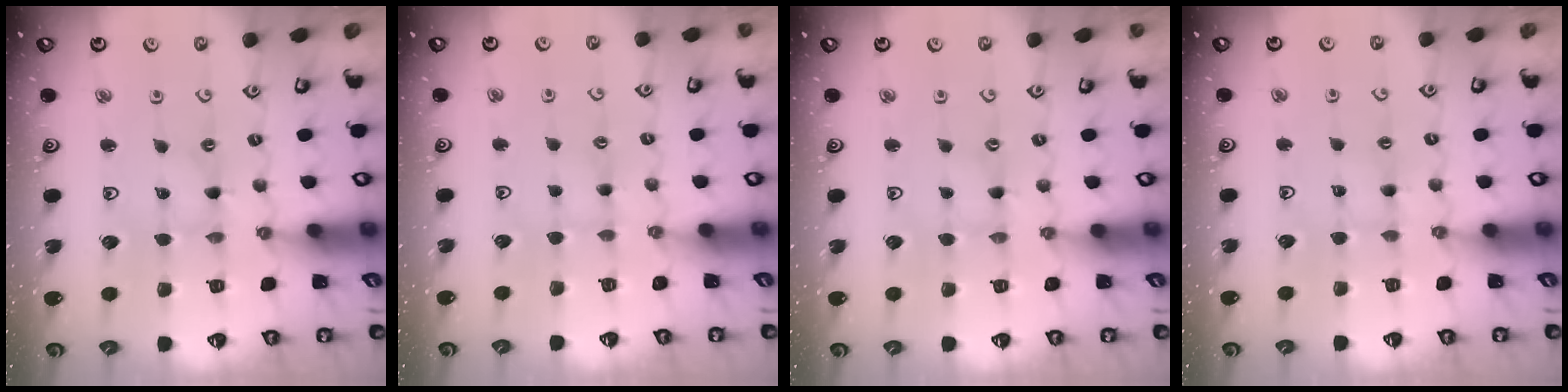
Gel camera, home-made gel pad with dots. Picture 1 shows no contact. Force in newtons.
{"total": 1.8, "press": 1.8, "slide": 0.3}
{"total": 0.0}
{"total": 2.0, "press": 2.0, "slide": 0.3}